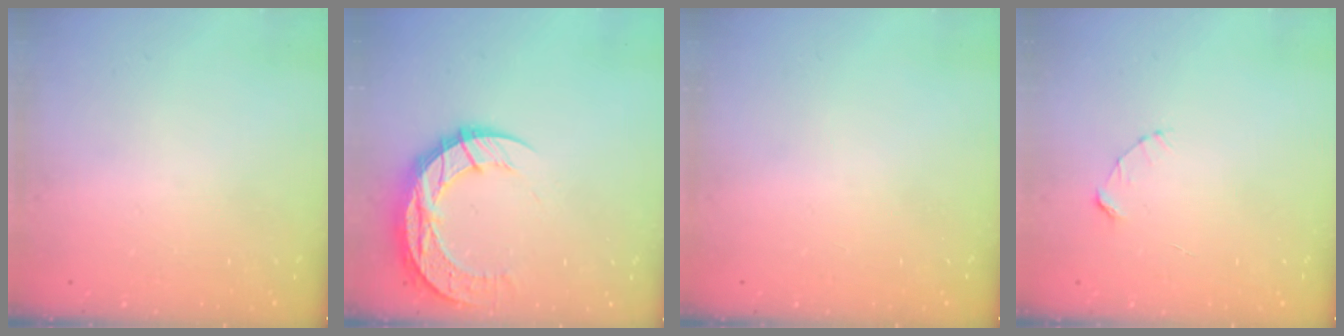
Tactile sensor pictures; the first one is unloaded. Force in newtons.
{"total": 13.1, "press": 13.1, "slide": 0.9}
{"total": 0.0}
{"total": 2.7, "press": 2.7, "slide": 0.3}